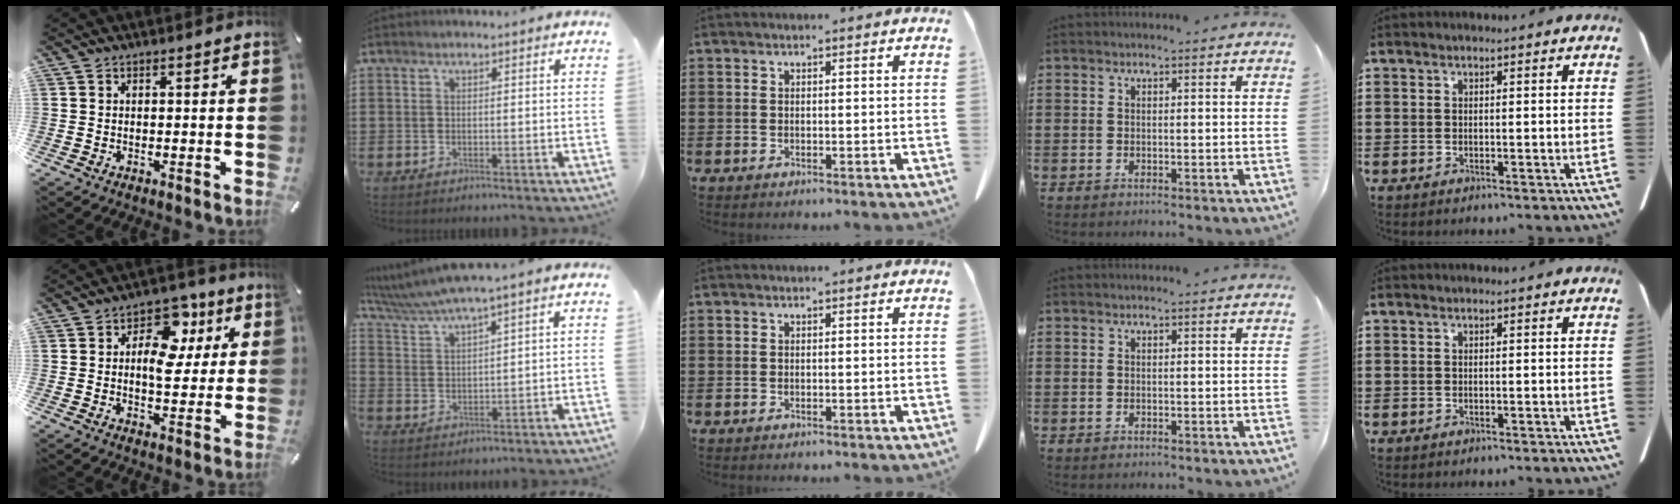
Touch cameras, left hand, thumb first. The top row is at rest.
{"thumb": {"total": 11.5, "force": [3.2, 7.7, 8.0], "torque": [-0.101, -0.011, 0.052]}, "index": {"total": 4.7, "force": [4.0, -0.5, 2.4], "torque": [-0.059, -0.016, 0.069]}}